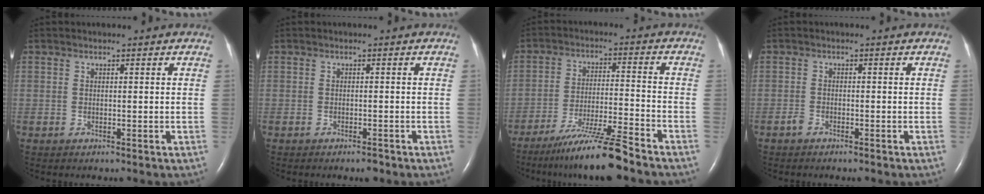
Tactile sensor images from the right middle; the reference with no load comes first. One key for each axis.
{"total": 1.2, "fx": -1.0, "fy": 0.3, "fz": 0.7, "tx": -0.013, "ty": -0.001, "tz": -0.011}
{"total": 10.2, "fx": -8.3, "fy": -1.4, "fz": 5.8, "tx": -0.097, "ty": -0.027, "tz": -0.149}
{"total": 1.4, "fx": -1.1, "fy": 0.4, "fz": 0.7, "tx": -0.019, "ty": -0.001, "tz": -0.019}